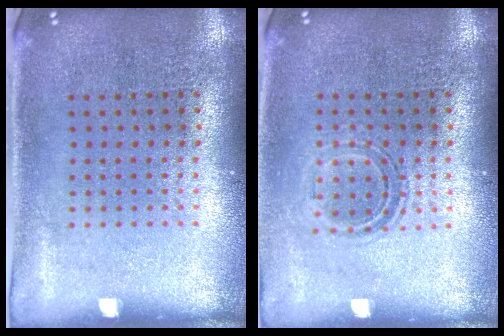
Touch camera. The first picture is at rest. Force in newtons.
{"total": 1.1, "press": 0.9, "slide": 0.7}